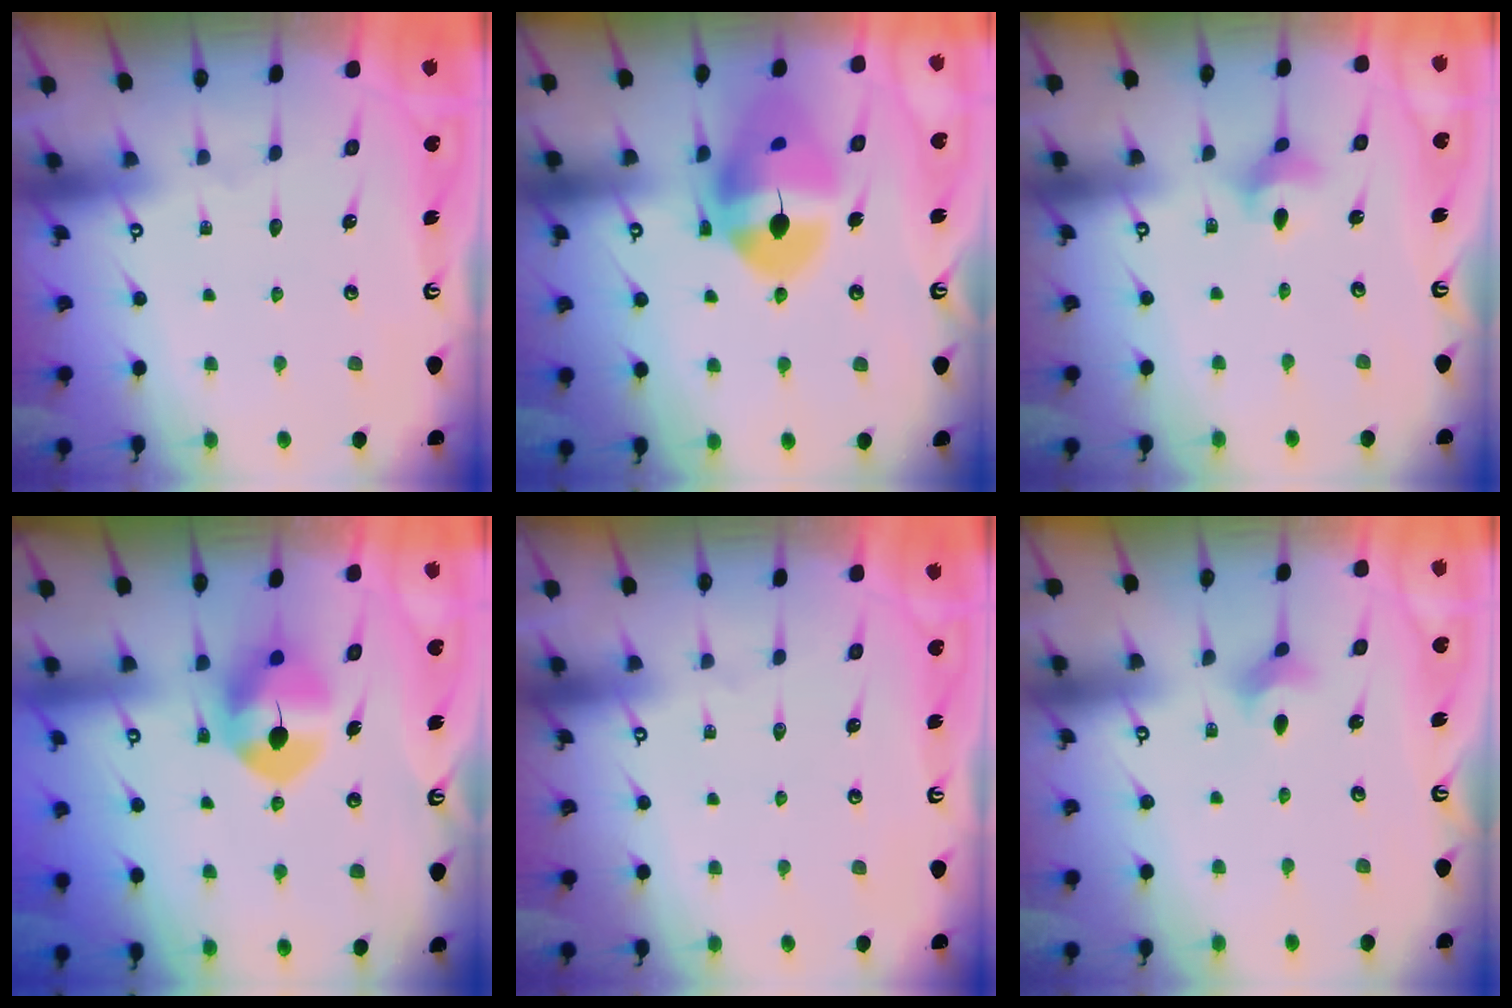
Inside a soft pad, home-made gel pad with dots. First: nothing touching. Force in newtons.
{"total": 17.7, "press": 17.5, "slide": 2.3}
{"total": 3.9, "press": 3.8, "slide": 0.8}
{"total": 8.7, "press": 8.6, "slide": 1.3}
{"total": 0.0}
{"total": 3.3, "press": 3.3, "slide": 0.6}